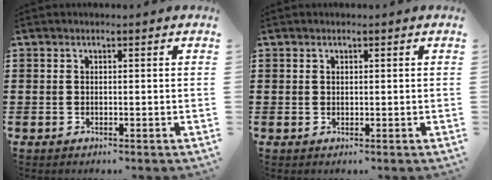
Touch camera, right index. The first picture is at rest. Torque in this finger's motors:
{"motor_torque": [-0.62, 0.90, -0.02, -0.01]}